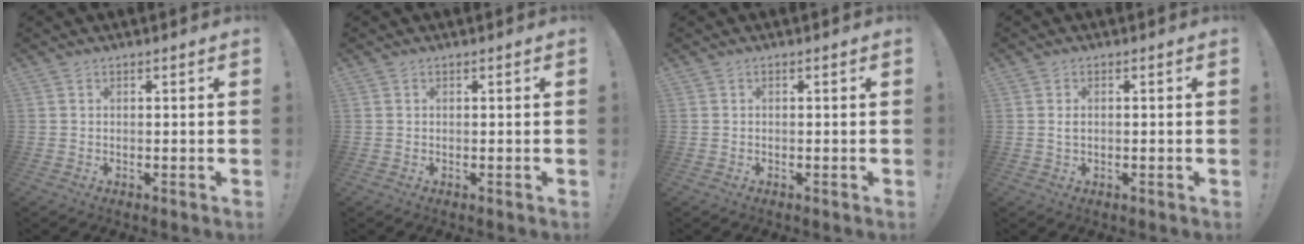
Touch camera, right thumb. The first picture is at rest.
{"total": 0.0}
{"total": 0.0}
{"total": 1.1, "force": [0.2, 0.8, 0.7], "torque": [-0.016, 0.004, 0.004]}